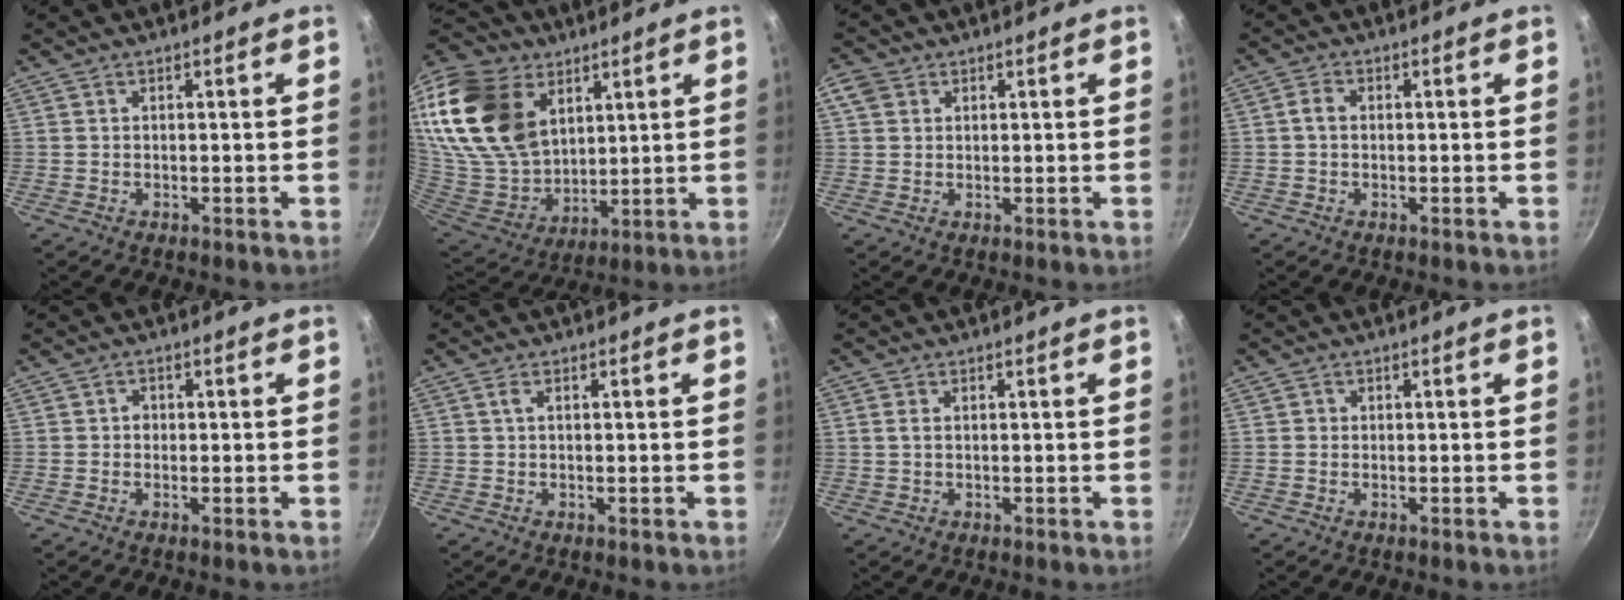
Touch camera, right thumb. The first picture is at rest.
{"total": 26.1, "force": [12.6, 17.2, 15.1], "torque": [-0.287, -0.049, 0.250]}
{"total": 3.6, "force": [1.3, 2.9, 1.7], "torque": [-0.024, 0.002, 0.021]}
{"total": 2.2, "force": [0.1, 1.6, 1.5], "torque": [-0.028, 0.007, -0.001]}
{"total": 1.5, "force": [-0.2, 1.2, 0.8], "torque": [-0.013, 0.001, -0.008]}
{"total": 1.2, "force": [0.2, 0.4, 1.2], "torque": [-0.025, 0.002, 0.000]}
{"total": 1.1, "force": [0.3, 0.7, 0.9], "torque": [-0.019, -0.001, 0.005]}
{"total": 0.7, "force": [-0.1, 0.7, 0.1], "torque": [0.002, 0.002, -0.004]}